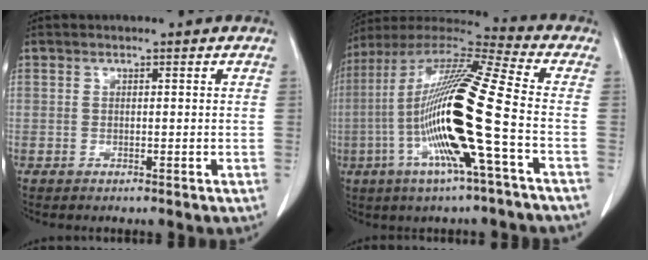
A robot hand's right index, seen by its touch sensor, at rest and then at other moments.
{"total": 20.1, "force": [-4.3, 0.0, 19.6], "torque": [-0.391, -0.008, -0.094]}